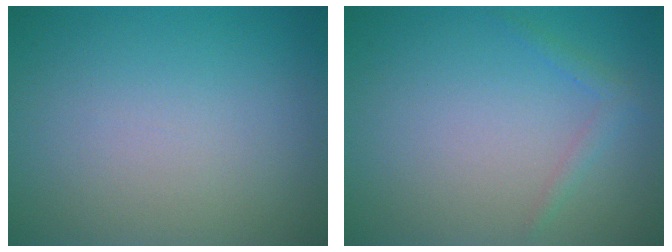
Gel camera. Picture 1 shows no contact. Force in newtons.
{"total": 1.2, "press": 1.2, "slide": 0.1}